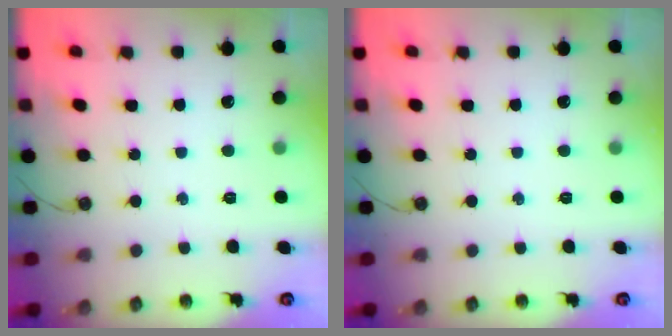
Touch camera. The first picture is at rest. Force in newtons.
{"total": 0.0}